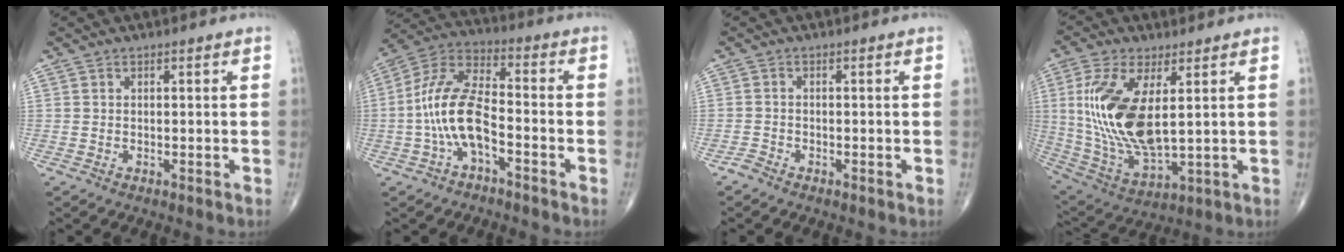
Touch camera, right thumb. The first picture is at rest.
{"total": 12.7, "force": [-3.4, 5.9, 10.7], "torque": [-0.218, 0.047, -0.070]}
{"total": 1.3, "force": [-1.2, 0.5, 0.3], "torque": [-0.008, 0.001, -0.025]}
{"total": 18.1, "force": [2.9, 8.0, 16.0], "torque": [-0.333, -0.022, 0.068]}